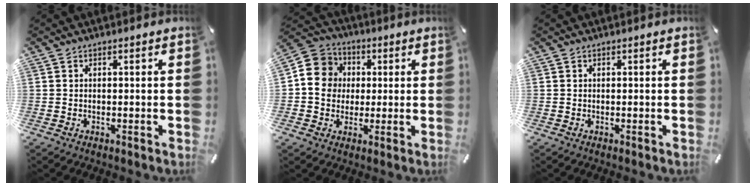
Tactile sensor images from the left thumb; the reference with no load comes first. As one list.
[{"total": 8.8, "force": [0.0, 8.5, 2.3], "torque": [-0.048, 0.014, 0.002]}, {"total": 0.0}]